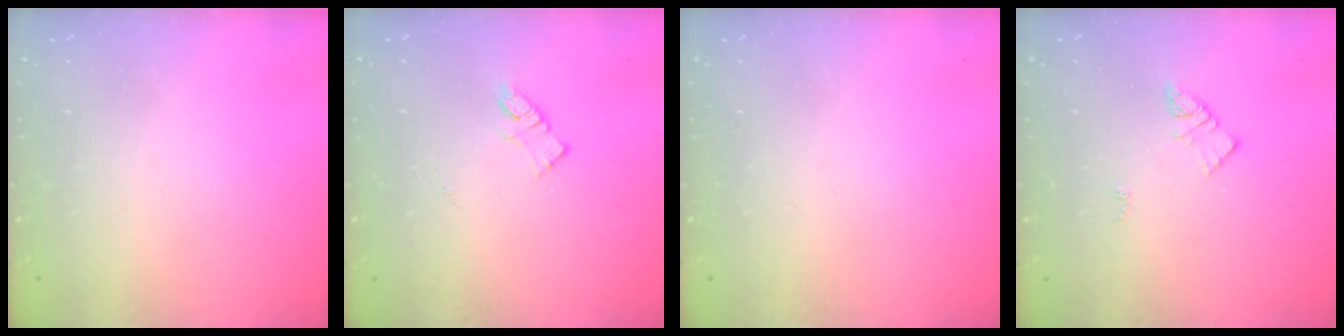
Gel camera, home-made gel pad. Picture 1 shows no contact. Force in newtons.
{"total": 5.5, "press": 5.4, "slide": 0.5}
{"total": 0.0}
{"total": 3.9, "press": 3.9, "slide": 0.3}